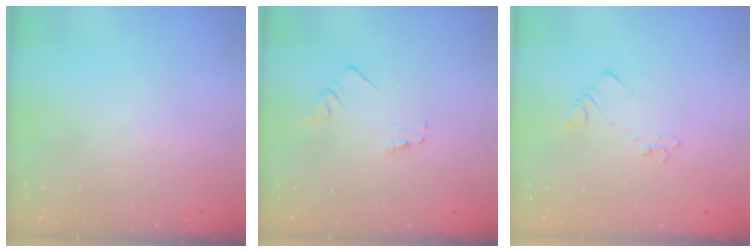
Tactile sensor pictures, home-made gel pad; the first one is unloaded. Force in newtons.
{"total": 0.0}
{"total": 2.5, "press": 2.5, "slide": 0.3}